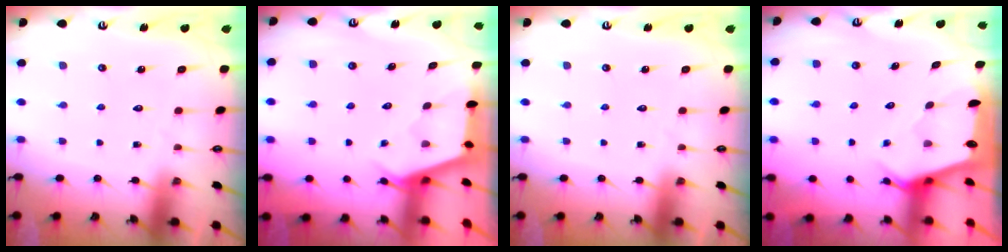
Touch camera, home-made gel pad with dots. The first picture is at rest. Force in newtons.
{"total": 2.6, "press": 2.6, "slide": 0.3}
{"total": 0.0}
{"total": 2.5, "press": 2.5, "slide": 0.2}